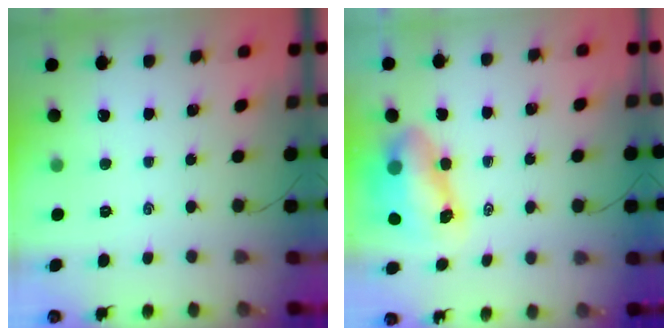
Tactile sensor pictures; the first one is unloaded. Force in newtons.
{"total": 9.3, "press": 9.0, "slide": 2.2}